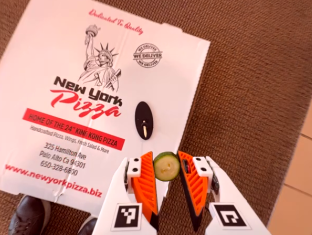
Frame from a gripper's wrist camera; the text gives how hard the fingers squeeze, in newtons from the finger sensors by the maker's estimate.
{"total": 7.9, "left": 7.7, "right": 8.2}